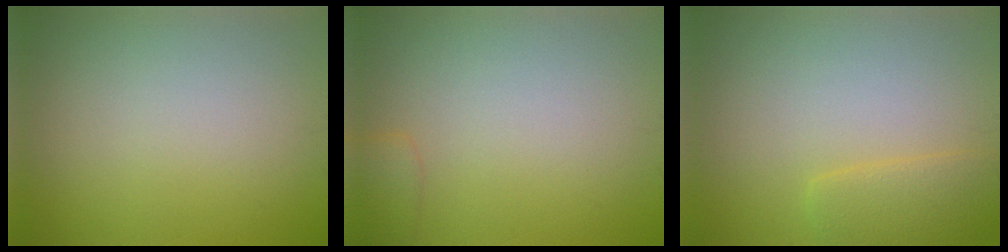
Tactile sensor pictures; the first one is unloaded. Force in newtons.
{"total": 1.5, "press": 1.5, "slide": 0.1}
{"total": 2.5, "press": 2.5, "slide": 0.3}